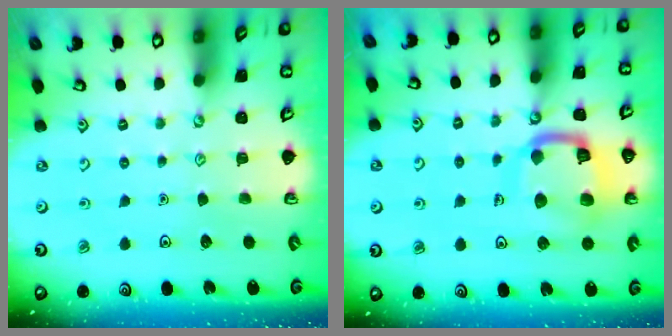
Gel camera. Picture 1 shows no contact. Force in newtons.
{"total": 15.4, "press": 15.3, "slide": 1.6}